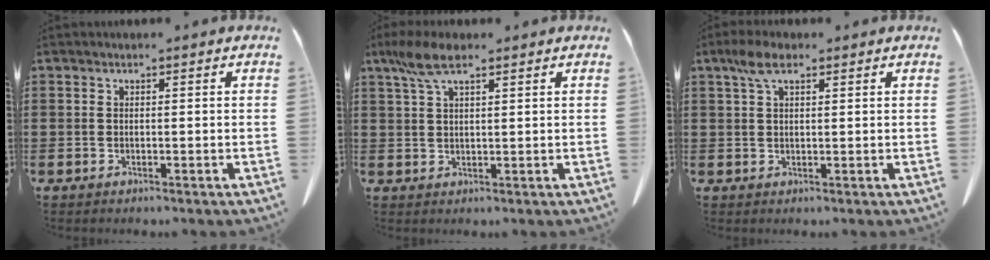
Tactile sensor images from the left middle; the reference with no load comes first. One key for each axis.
{"total": 5.7, "fx": 3.2, "fy": 1.6, "fz": 4.4, "tx": -0.100, "ty": 0.001, "tz": 0.056}
{"total": 4.3, "fx": 2.2, "fy": 1.5, "fz": 3.4, "tx": -0.073, "ty": 0.006, "tz": 0.039}